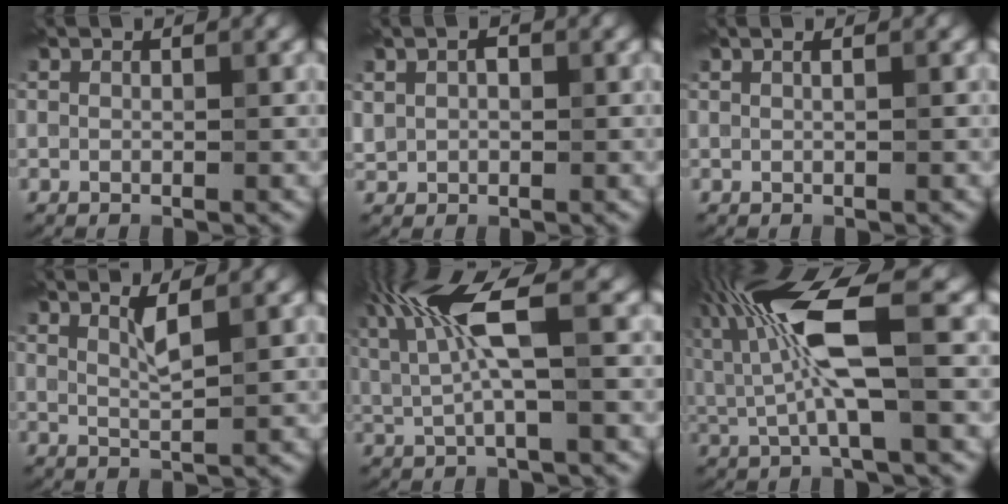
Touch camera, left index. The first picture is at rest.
{"total": 1.8, "force": [0.5, 1.4, 1.0], "torque": [-0.020, 0.004, 0.009]}
{"total": 1.1, "force": [0.5, 0.4, 0.8], "torque": [-0.002, -0.004, 0.001]}
{"total": 2.1, "force": [1.2, 0.3, 1.7], "torque": [-0.029, -0.001, 0.020]}
{"total": 7.2, "force": [2.2, 1.6, 6.7], "torque": [-0.140, 0.010, 0.040]}
{"total": 9.4, "force": [1.8, 2.3, 8.9], "torque": [-0.183, 0.004, 0.032]}